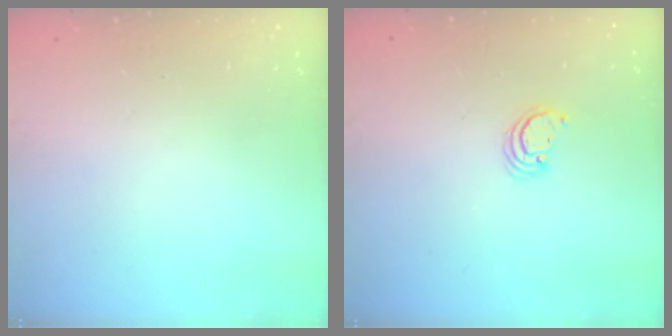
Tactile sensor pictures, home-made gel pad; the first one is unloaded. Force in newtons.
{"total": 2.6, "press": 2.6, "slide": 0.2}